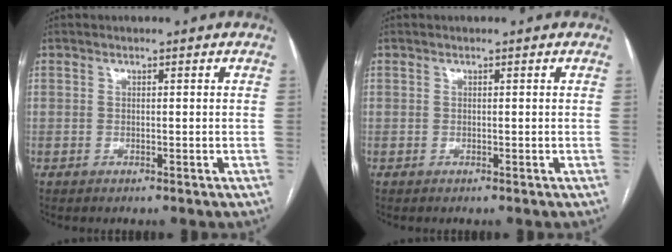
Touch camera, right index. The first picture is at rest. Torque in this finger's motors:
{"motor_torque": [0.00, 0.00, 0.02, 0.00]}